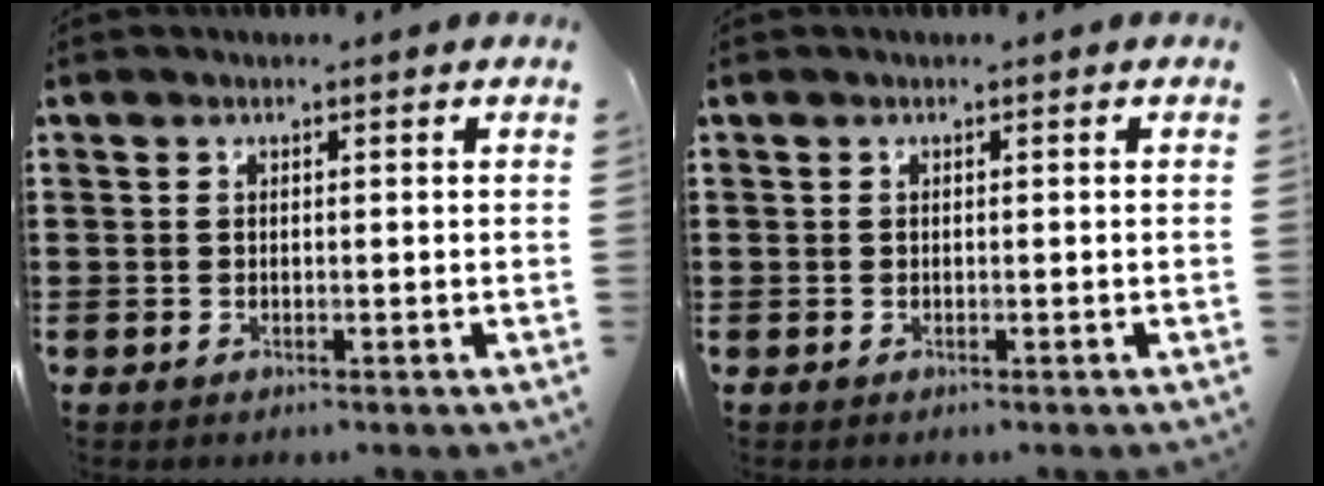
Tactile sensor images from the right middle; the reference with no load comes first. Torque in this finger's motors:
{"motor_torque": [0.09, 0.10, 0.01, -0.01]}